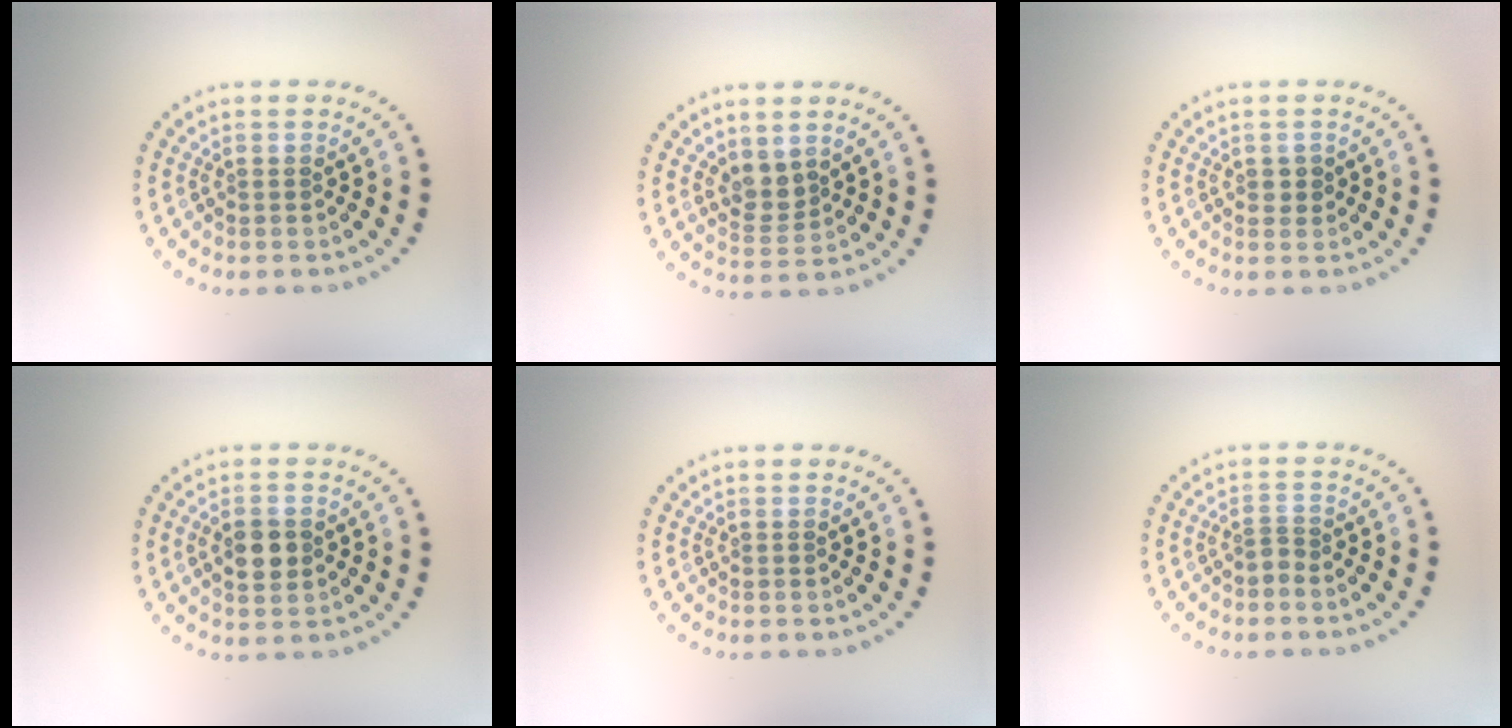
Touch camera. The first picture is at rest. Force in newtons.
{"total": 2.3, "press": 1.9, "slide": 1.2}
{"total": 1.0, "press": 1.0, "slide": 0.2}
{"total": 3.1, "press": 3.1, "slide": 0.2}
{"total": 0.0}
{"total": 0.9, "press": 0.5, "slide": 0.7}